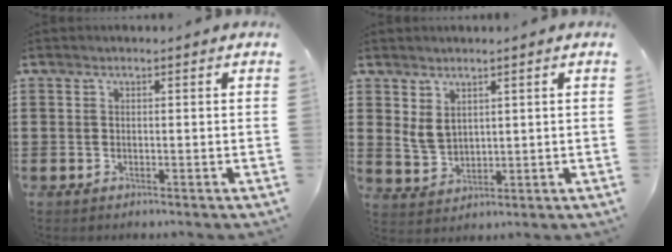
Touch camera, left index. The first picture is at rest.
{"total": 3.7, "force": [1.9, 2.4, 2.0], "torque": [-0.054, 0.004, 0.034]}